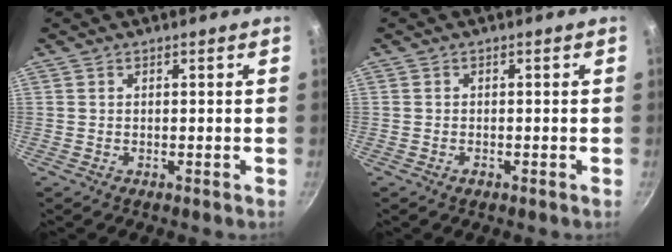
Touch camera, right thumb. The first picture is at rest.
{"total": 1.0, "force": [-0.6, 0.6, 0.5], "torque": [-0.009, 0.001, -0.010]}